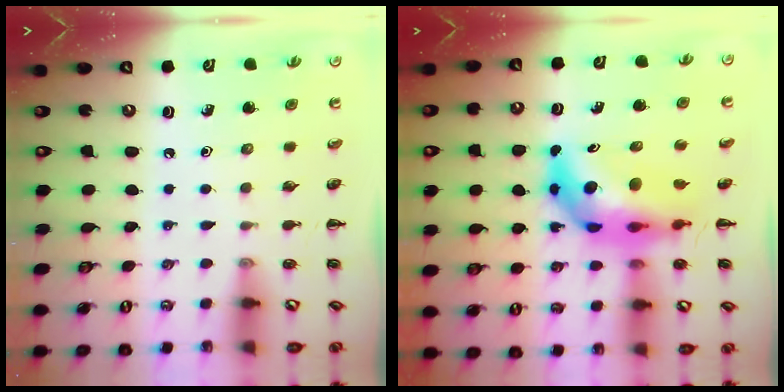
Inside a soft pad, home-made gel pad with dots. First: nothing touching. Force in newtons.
{"total": 10.8, "press": 10.3, "slide": 3.2}